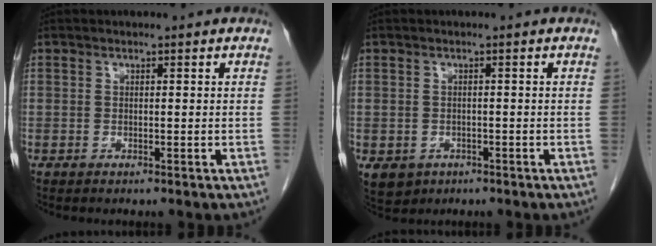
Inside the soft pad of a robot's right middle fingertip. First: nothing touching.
{"total": 5.7, "force": [-2.7, 4.7, 1.8], "torque": [-0.041, -0.003, -0.033]}